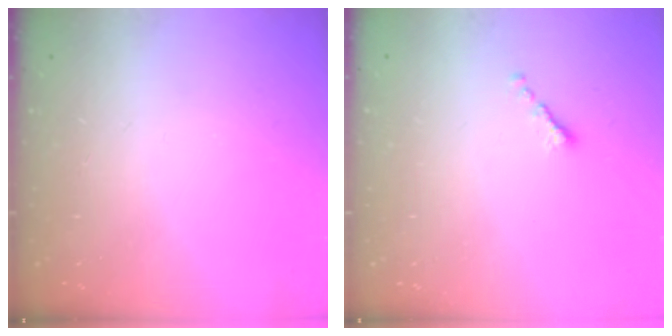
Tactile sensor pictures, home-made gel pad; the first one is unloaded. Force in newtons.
{"total": 0.0}